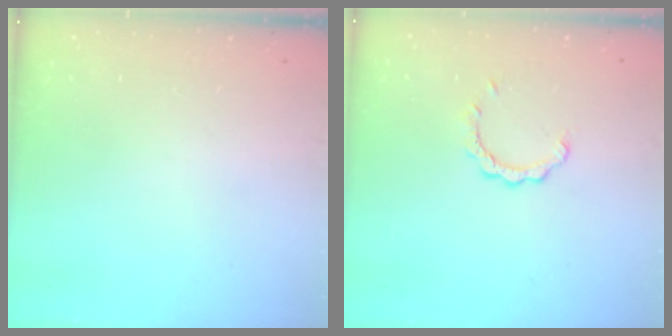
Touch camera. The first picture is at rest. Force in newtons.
{"total": 2.1, "press": 2.1, "slide": 0.2}